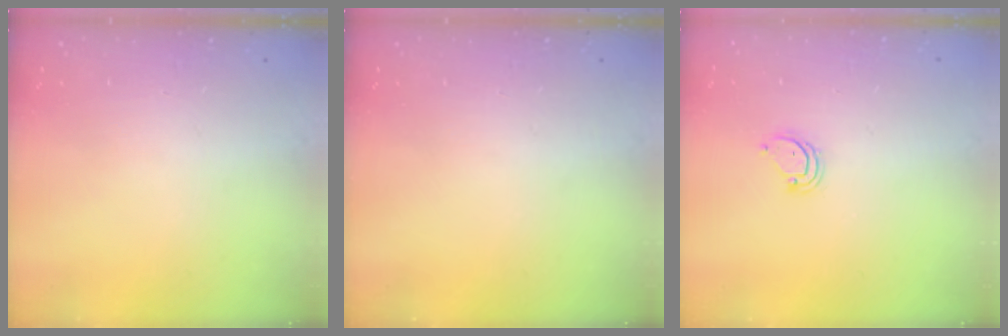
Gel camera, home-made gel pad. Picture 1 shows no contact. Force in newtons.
{"total": 0.0}
{"total": 3.4, "press": 3.4, "slide": 0.4}